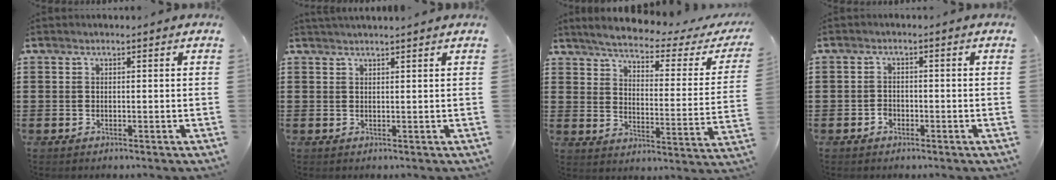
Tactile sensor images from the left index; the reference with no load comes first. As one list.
[{"total": 1.1, "force": [1.1, -0.1, 0.0], "torque": [-0.003, 0.000, 0.021]}, {"total": 3.3, "force": [2.8, 0.0, 1.8], "torque": [-0.055, -0.025, 0.037]}, {"total": 1.3, "force": [-0.8, 1.0, 0.3], "torque": [-0.010, 0.000, -0.018]}]